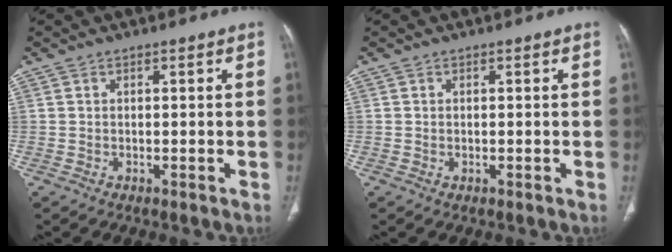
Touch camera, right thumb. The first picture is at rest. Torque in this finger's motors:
{"motor_torque": [-0.30, -0.03, -0.29, 0.21, -0.03]}